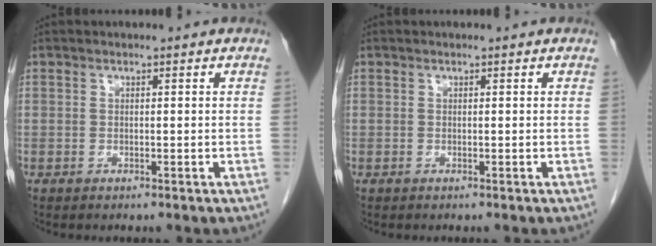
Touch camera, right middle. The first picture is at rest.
{"total": 0.0}